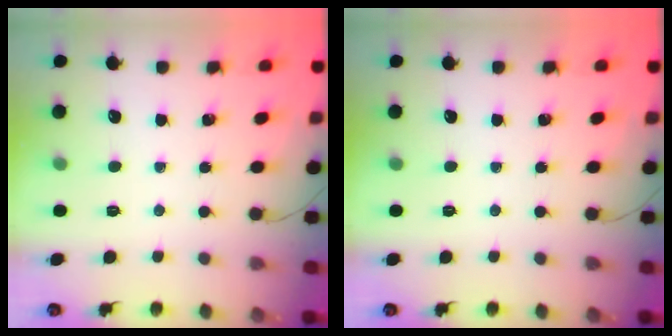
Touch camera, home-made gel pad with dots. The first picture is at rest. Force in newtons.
{"total": 0.0}